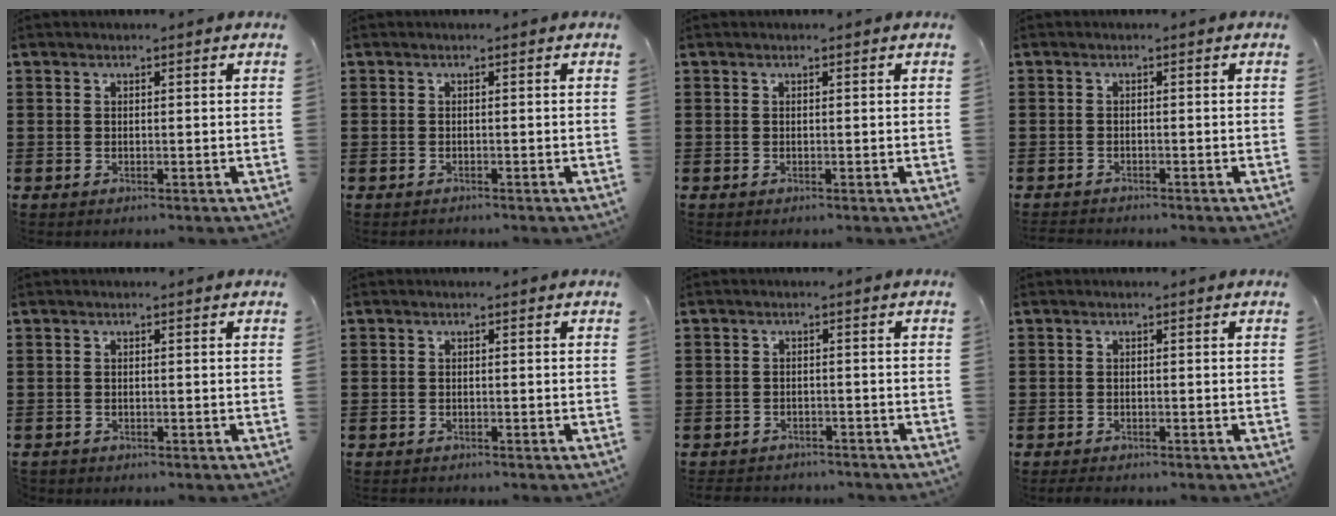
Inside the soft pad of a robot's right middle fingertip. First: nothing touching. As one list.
[{"total": 0.6, "force": [-0.5, 0.2, -0.1], "torque": [0.003, 0.004, -0.013]}, {"total": 0.0}, {"total": 1.2, "force": [-1.2, 0.2, -0.1], "torque": [-0.002, 0.001, -0.026]}, {"total": 0.5, "force": [-0.5, 0.1, -0.1], "torque": [0.000, 0.001, -0.012]}, {"total": 0.9, "force": [-0.8, 0.3, -0.2], "torque": [0.002, 0.003, -0.019]}, {"total": 2.3, "force": [-2.3, 0.5, -0.4], "torque": [-0.001, 0.001, -0.052]}, {"total": 1.1, "force": [-1.0, 0.4, 0.0], "torque": [-0.002, 0.002, -0.023]}]